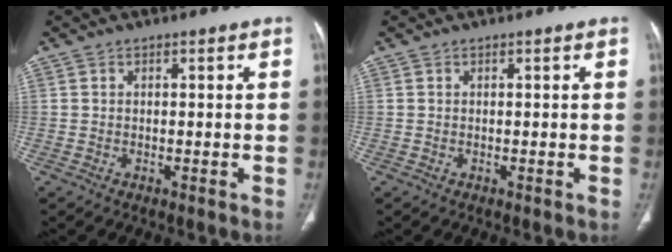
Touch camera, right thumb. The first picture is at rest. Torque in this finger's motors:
{"motor_torque": [0.00, 0.00, -0.05, 0.05, 0.02]}